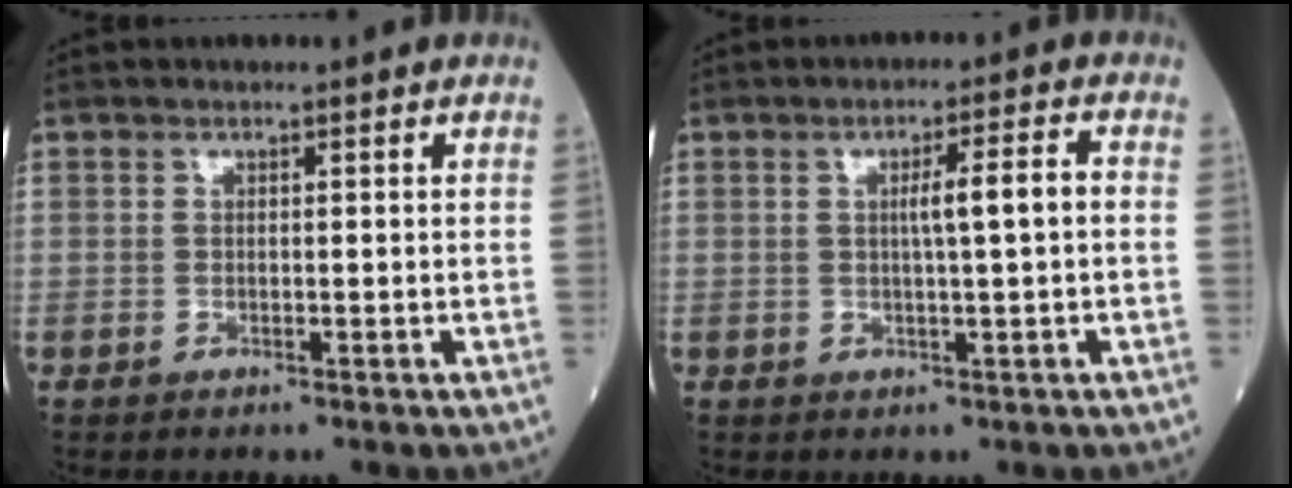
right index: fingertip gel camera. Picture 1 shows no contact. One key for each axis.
{"total": 4.6, "fx": 0.2, "fy": -0.1, "fz": 4.6, "tx": -0.076, "ty": 0.007, "tz": 0.004}